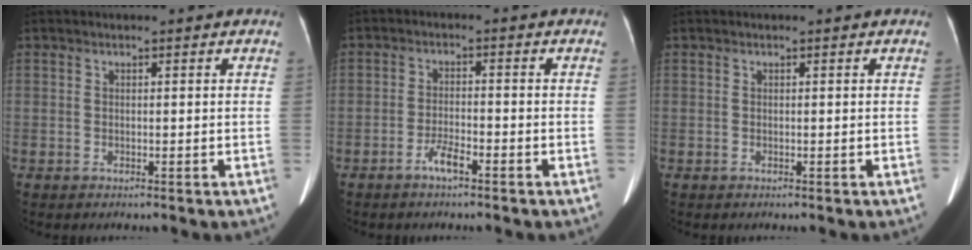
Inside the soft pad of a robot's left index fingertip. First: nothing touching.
{"total": 3.1, "force": [-2.3, 0.4, 2.0], "torque": [-0.042, -0.002, -0.043]}
{"total": 0.0}